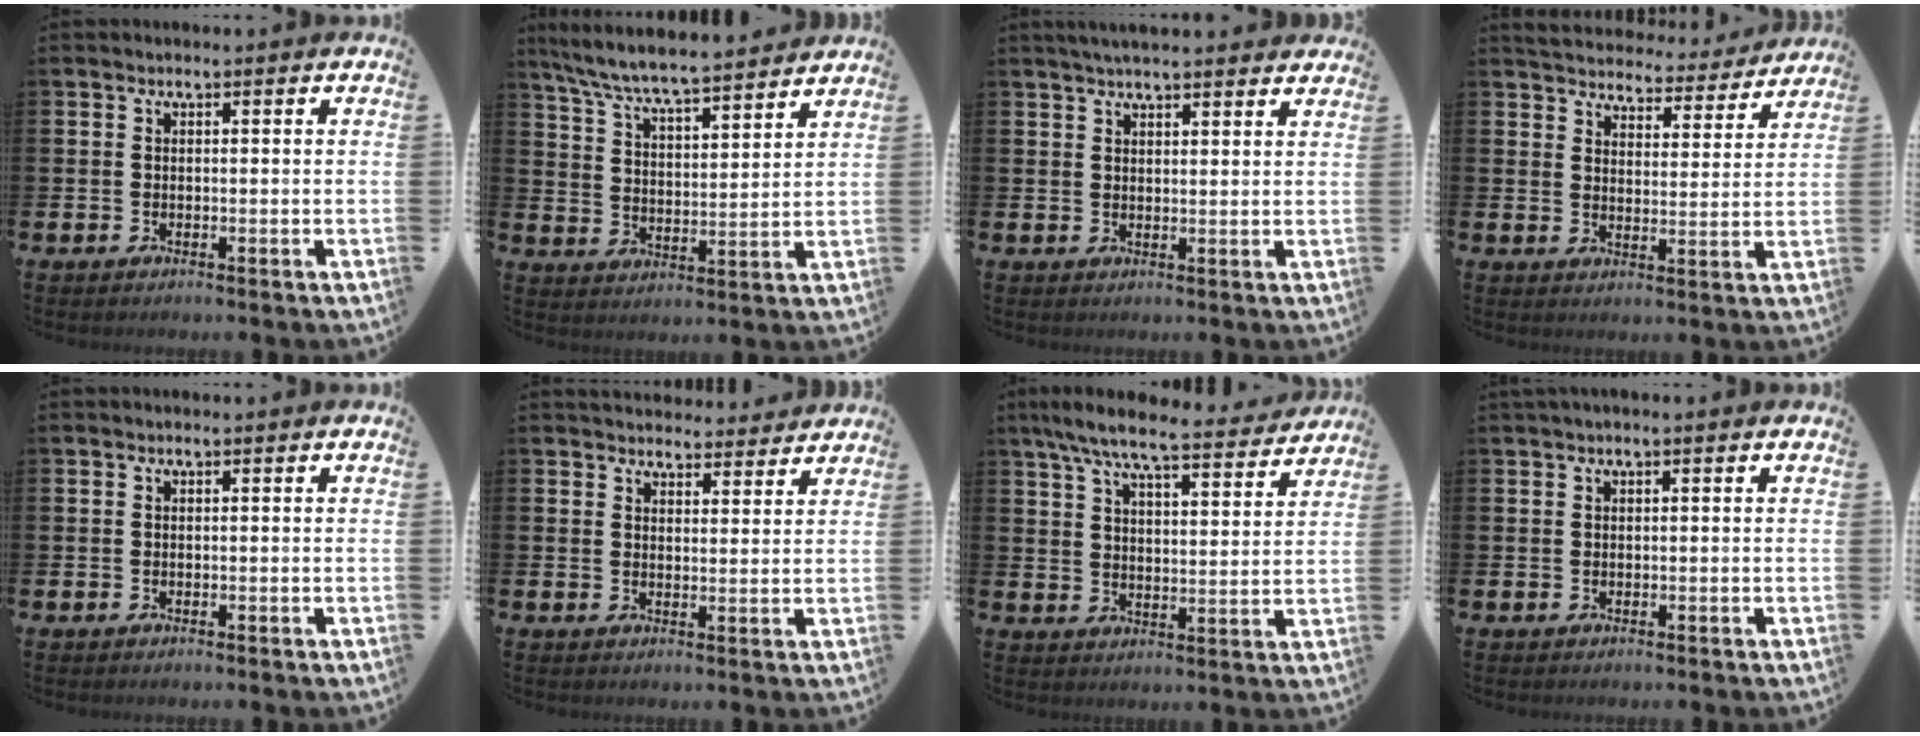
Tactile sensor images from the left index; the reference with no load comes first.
{"total": 7.2, "force": [6.9, 0.2, 2.0], "torque": [-0.072, -0.047, 0.121]}
{"total": 3.3, "force": [3.2, 0.3, 0.9], "torque": [-0.024, -0.008, 0.059]}
{"total": 5.0, "force": [4.9, 0.8, 0.0], "torque": [-0.009, -0.047, 0.080]}
{"total": 0.0}
{"total": 3.8, "force": [3.7, 0.8, 0.0], "torque": [0.007, -0.023, 0.065]}
{"total": 8.3, "force": [7.6, 1.0, 3.3], "torque": [-0.081, -0.047, 0.131]}
{"total": 0.6, "force": [0.2, 0.0, 0.5], "torque": [-0.010, 0.001, 0.003]}